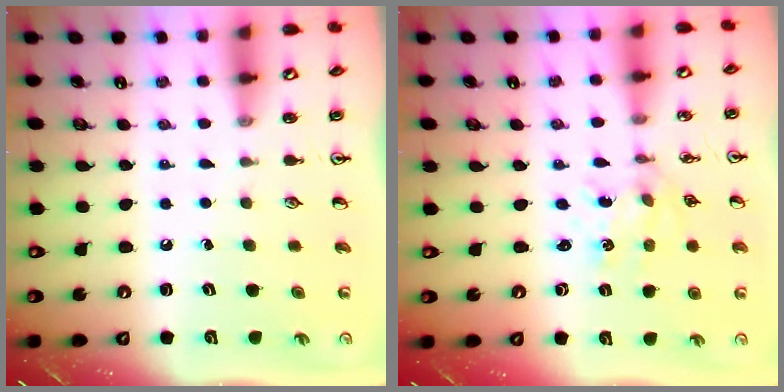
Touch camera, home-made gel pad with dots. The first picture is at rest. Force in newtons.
{"total": 1.5, "press": 1.5, "slide": 0.2}